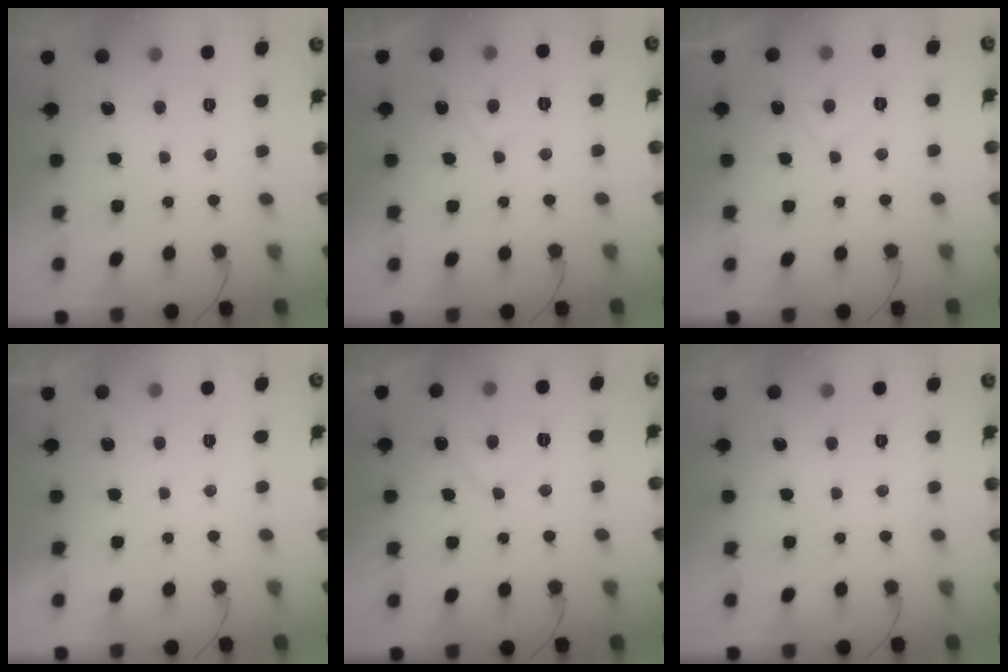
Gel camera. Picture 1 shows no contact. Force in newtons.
{"total": 2.1, "press": 2.0, "slide": 0.7}
{"total": 2.1, "press": 2.0, "slide": 0.7}
{"total": 2.3, "press": 2.3, "slide": 0.4}
{"total": 5.5, "press": 5.5, "slide": 0.3}
{"total": 0.0}